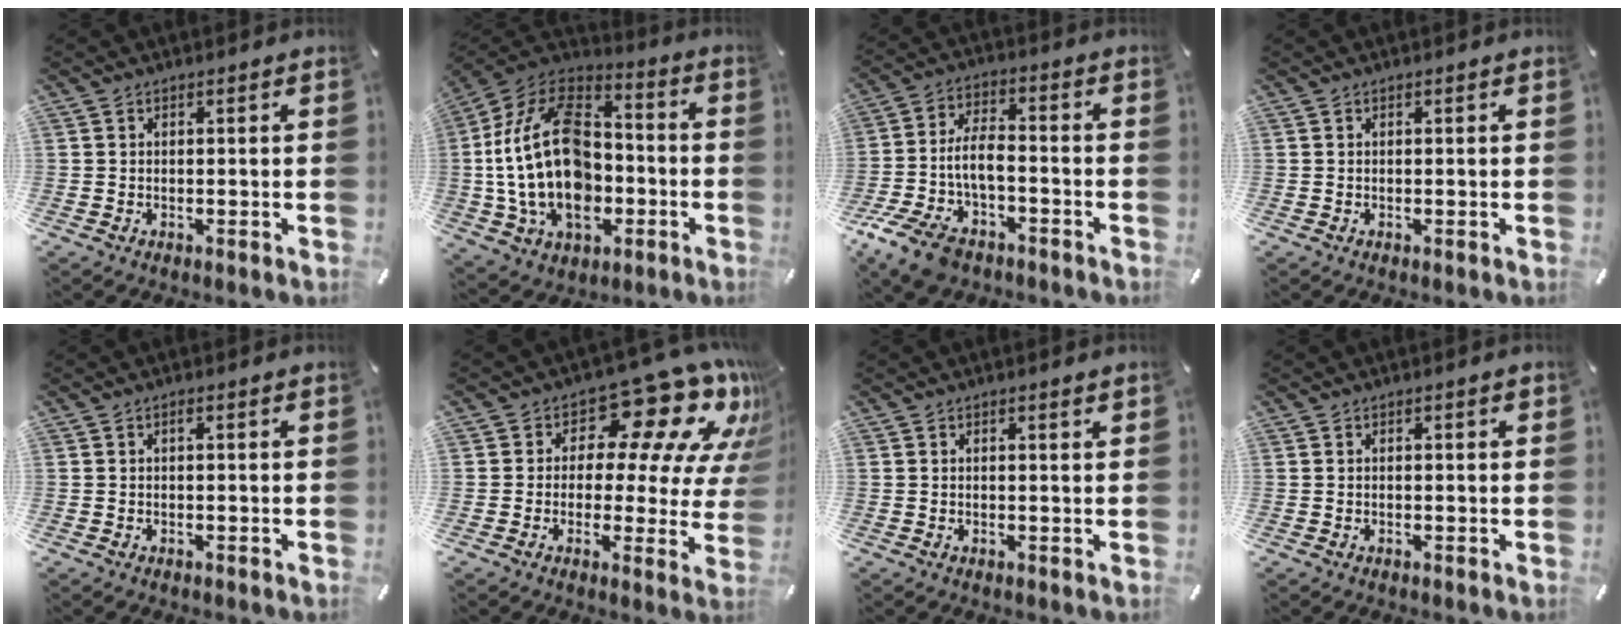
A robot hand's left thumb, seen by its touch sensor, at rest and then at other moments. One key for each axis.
{"total": 25.6, "fx": -3.1, "fy": 17.4, "fz": 18.5, "tx": -0.372, "ty": 0.015, "tz": -0.048}
{"total": 11.3, "fx": -4.9, "fy": 6.5, "fz": 7.8, "tx": -0.166, "ty": 0.020, "tz": -0.089}
{"total": 0.0}
{"total": 0.6, "fx": 0.0, "fy": 0.1, "fz": 0.6, "tx": -0.011, "ty": 0.001, "tz": 0.000}
{"total": 16.1, "fx": 10.3, "fy": 6.9, "fz": 10.3, "tx": -0.147, "ty": -0.089, "tz": 0.169}
{"total": 0.8, "fx": 0.5, "fy": 0.0, "fz": 0.7, "tx": -0.013, "ty": 0.000, "tz": 0.009}
{"total": 0.6, "fx": 0.1, "fy": 0.1, "fz": 0.5, "tx": -0.012, "ty": 0.001, "tz": 0.002}